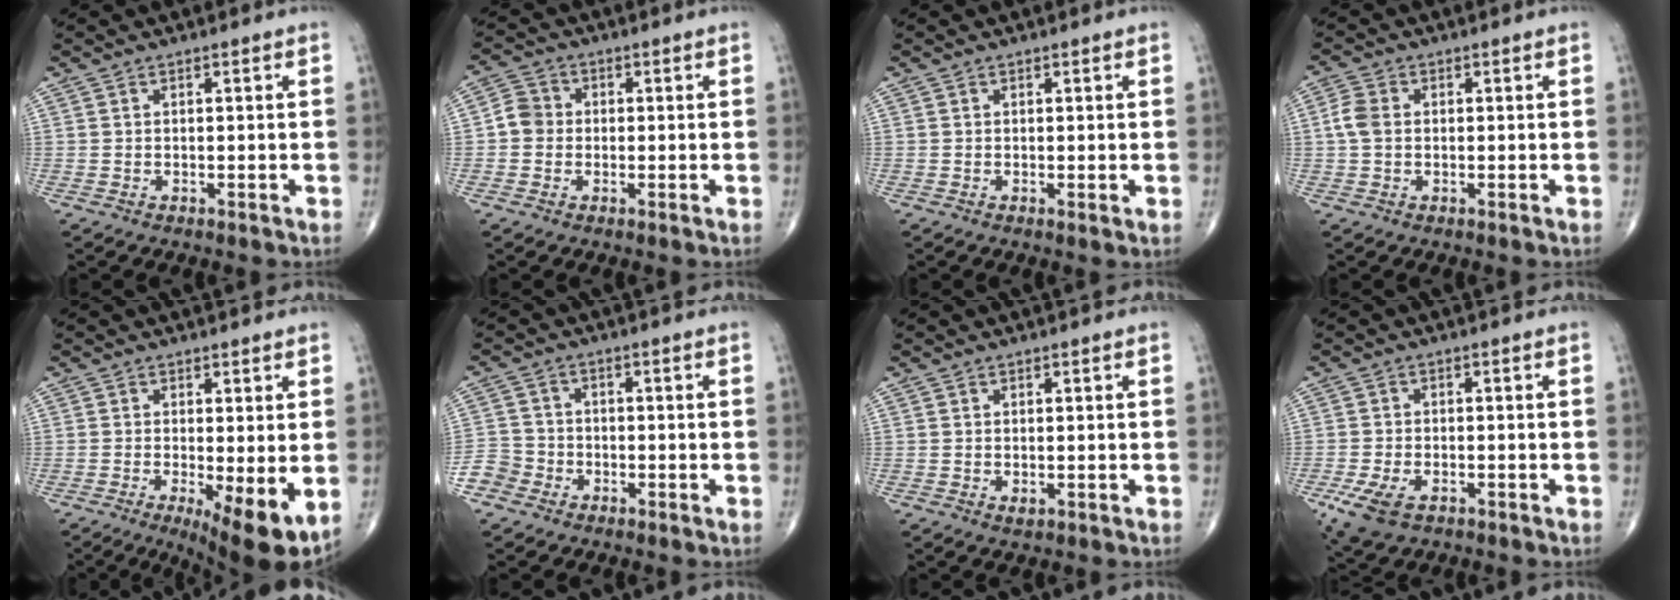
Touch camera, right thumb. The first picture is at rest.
{"total": 4.2, "force": [-0.4, 3.9, 1.6], "torque": [-0.013, 0.011, -0.016]}
{"total": 0.6, "force": [0.2, 0.2, 0.6], "torque": [-0.012, -0.003, 0.000]}
{"total": 3.8, "force": [0.1, 2.8, 2.6], "torque": [-0.059, 0.010, -0.003]}
{"total": 9.9, "force": [-2.3, 2.9, 9.1], "torque": [-0.134, -0.025, -0.029]}
{"total": 5.0, "force": [-2.9, 4.1, 0.7], "torque": [0.003, 0.014, -0.063]}
{"total": 0.9, "force": [-0.1, 0.6, 0.7], "torque": [-0.011, -0.003, -0.001]}
{"total": 6.5, "force": [-3.2, 3.6, 4.4], "torque": [-0.096, -0.001, -0.054]}